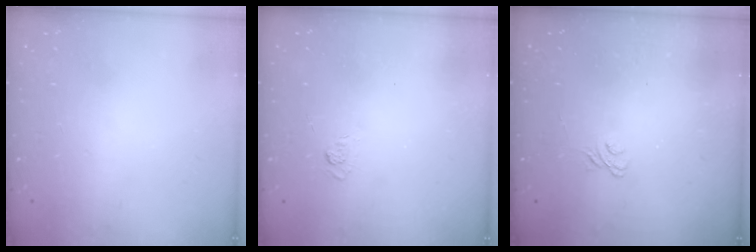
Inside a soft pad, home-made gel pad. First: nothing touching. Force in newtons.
{"total": 2.2, "press": 1.8, "slide": 1.3}
{"total": 1.9, "press": 1.5, "slide": 1.1}